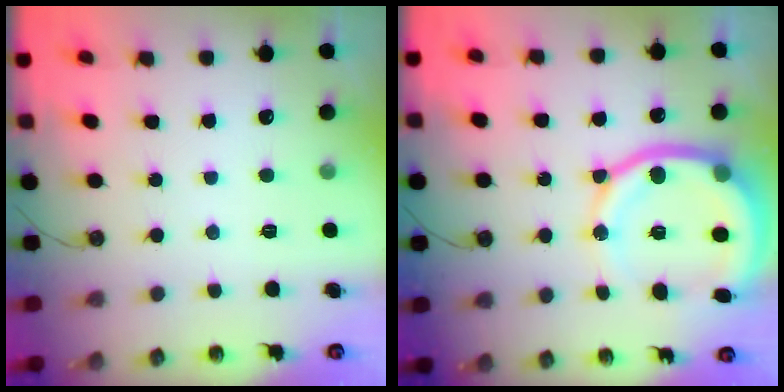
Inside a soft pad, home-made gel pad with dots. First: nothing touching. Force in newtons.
{"total": 16.3, "press": 16.1, "slide": 2.6}